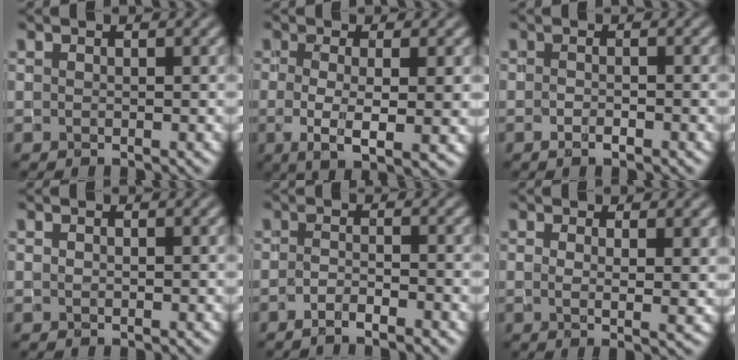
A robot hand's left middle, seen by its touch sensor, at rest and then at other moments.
{"total": 5.4, "force": [-1.0, 1.5, 5.1], "torque": [-0.085, -0.012, -0.015]}
{"total": 1.2, "force": [-0.7, 0.4, 0.9], "torque": [-0.013, 0.000, -0.011]}
{"total": 0.0}
{"total": 2.5, "force": [-1.9, 0.4, 1.7], "torque": [-0.031, 0.004, -0.039]}
{"total": 3.6, "force": [0.7, 1.0, 3.3], "torque": [-0.041, -0.003, 0.013]}